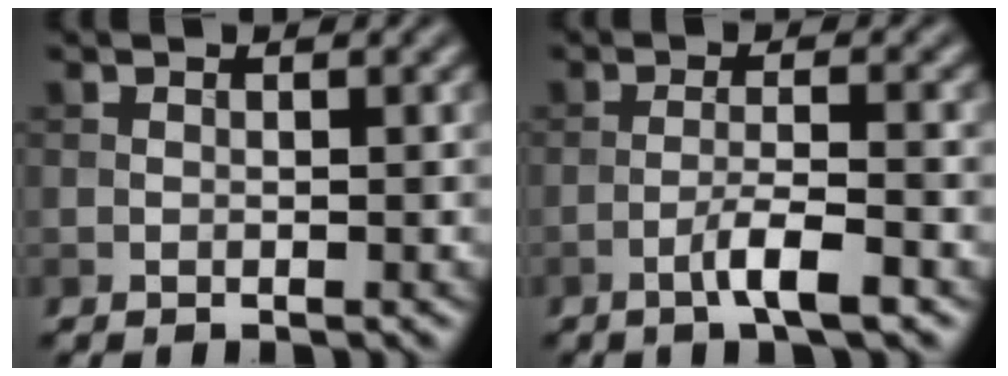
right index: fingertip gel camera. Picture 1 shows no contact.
{"total": 3.5, "force": [-1.8, 0.3, 2.9], "torque": [-0.052, 0.009, -0.040]}